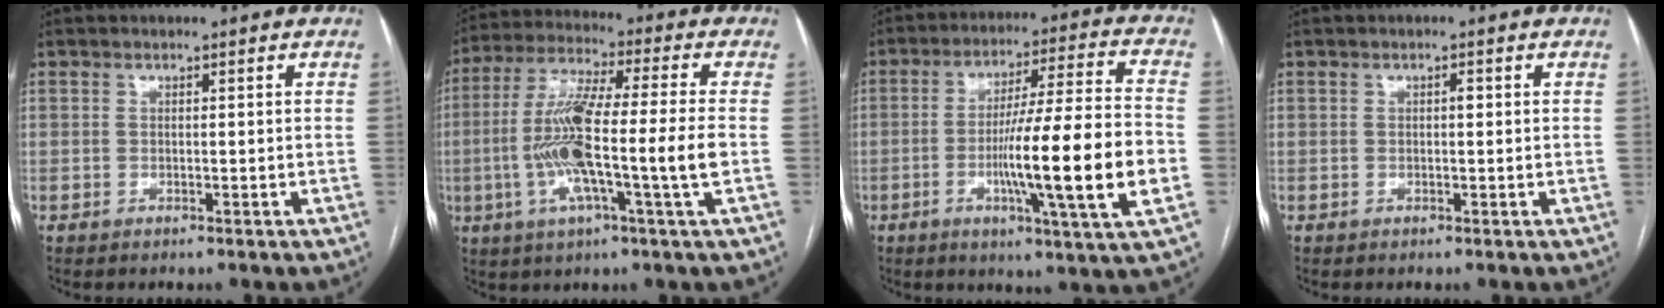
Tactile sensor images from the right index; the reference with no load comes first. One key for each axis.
{"total": 15.1, "fx": -2.5, "fy": 0.1, "fz": 14.9, "tx": -0.287, "ty": 0.000, "tz": -0.054}
{"total": 17.7, "fx": -3.8, "fy": -0.4, "fz": 17.2, "tx": -0.277, "ty": -0.007, "tz": -0.065}
{"total": 0.9, "fx": 0.1, "fy": 0.3, "fz": 0.8, "tx": -0.011, "ty": 0.003, "tz": 0.001}